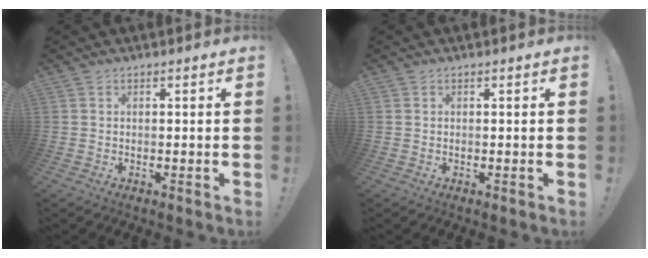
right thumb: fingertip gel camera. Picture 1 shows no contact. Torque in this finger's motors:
{"motor_torque": [-0.18, 0.00, -0.25, 0.14, 0.07]}